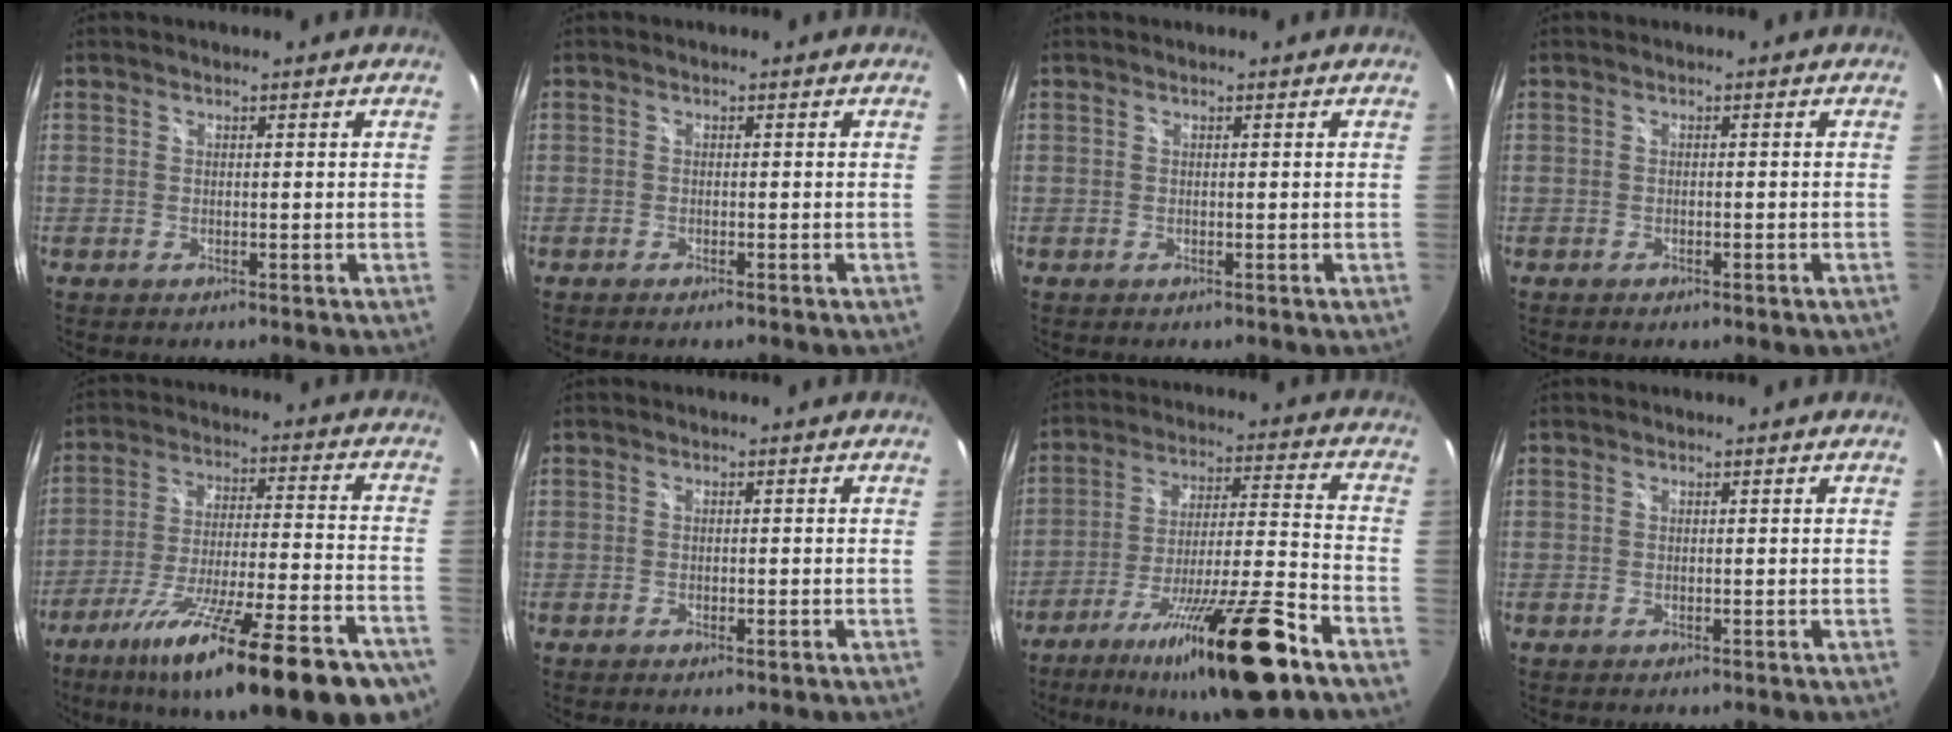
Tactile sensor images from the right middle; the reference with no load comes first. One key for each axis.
{"total": 1.0, "fx": -0.8, "fy": 0.0, "fz": 0.6, "tx": -0.012, "ty": -0.002, "tz": -0.015}
{"total": 0.0}
{"total": 1.7, "fx": -1.1, "fy": 0.7, "fz": 1.0, "tx": -0.018, "ty": -0.005, "tz": -0.015}
{"total": 27.4, "fx": -18.8, "fy": 5.3, "fz": 19.2, "tx": -0.311, "ty": -0.069, "tz": -0.276}
{"total": 1.1, "fx": -0.6, "fy": 0.4, "fz": 0.9, "tx": -0.014, "ty": -0.002, "tz": -0.011}
{"total": 20.7, "fx": -13.7, "fy": 1.1, "fz": 15.5, "tx": -0.276, "ty": -0.030, "tz": -0.225}
{"total": 0.0}